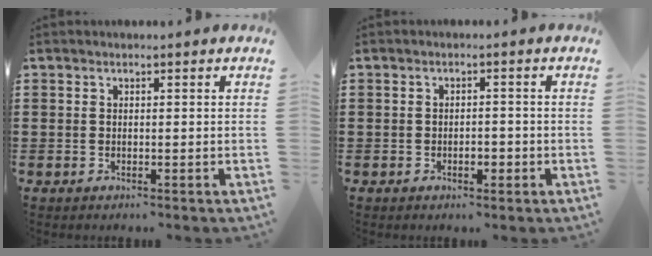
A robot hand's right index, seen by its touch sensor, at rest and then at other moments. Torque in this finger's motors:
{"motor_torque": [0.03, -0.03, 0.08, 0.01]}